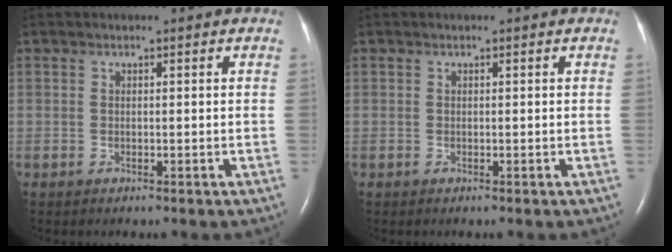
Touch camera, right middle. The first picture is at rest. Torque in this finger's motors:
{"motor_torque": [0.00, 0.00, 0.00, 0.00]}